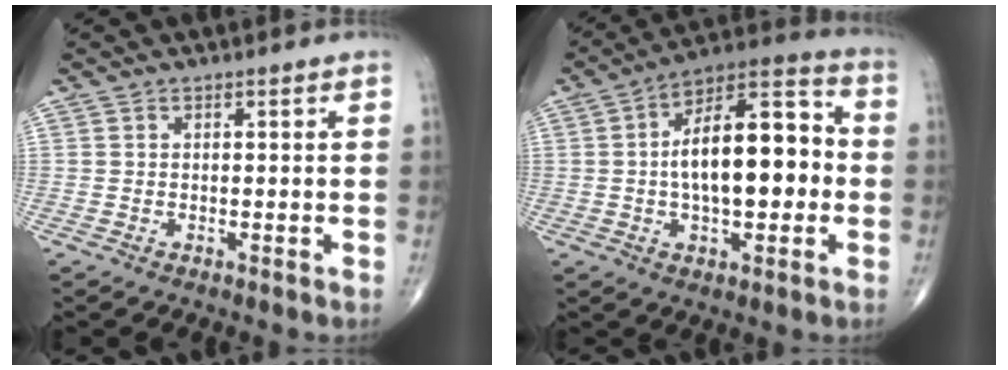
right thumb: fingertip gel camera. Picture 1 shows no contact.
{"total": 18.4, "force": [-0.3, 8.6, 16.3], "torque": [-0.242, 0.034, -0.013]}